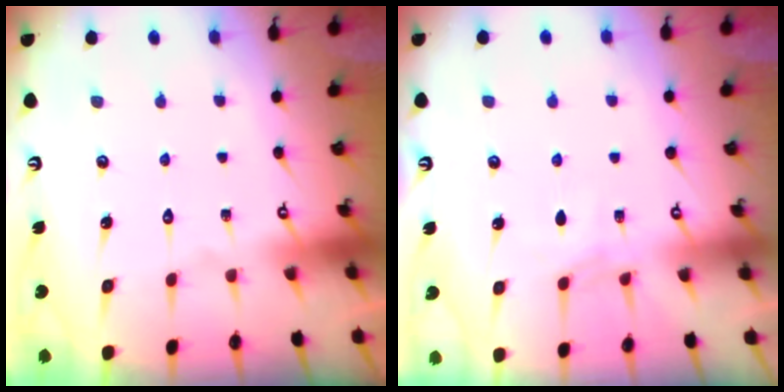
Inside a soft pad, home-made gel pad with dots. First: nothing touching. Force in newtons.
{"total": 3.2, "press": 3.1, "slide": 0.5}